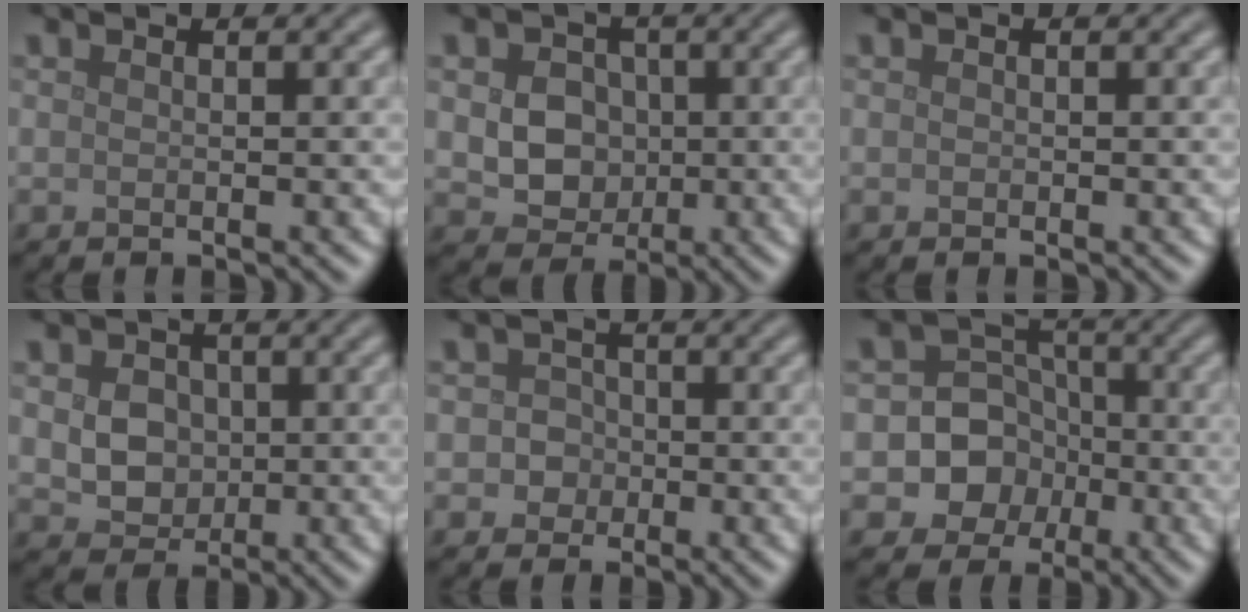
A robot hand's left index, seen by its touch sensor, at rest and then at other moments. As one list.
[{"total": 5.2, "force": [0.3, 4.4, 2.7], "torque": [-0.039, 0.009, -0.008]}, {"total": 0.0}, {"total": 4.2, "force": [0.5, 3.5, 2.3], "torque": [-0.037, 0.002, 0.001]}, {"total": 2.1, "force": [-0.2, 2.1, 0.6], "torque": [0.016, 0.002, -0.014]}, {"total": 8.0, "force": [-2.3, 7.5, 1.7], "torque": [-0.007, 0.010, -0.060]}]